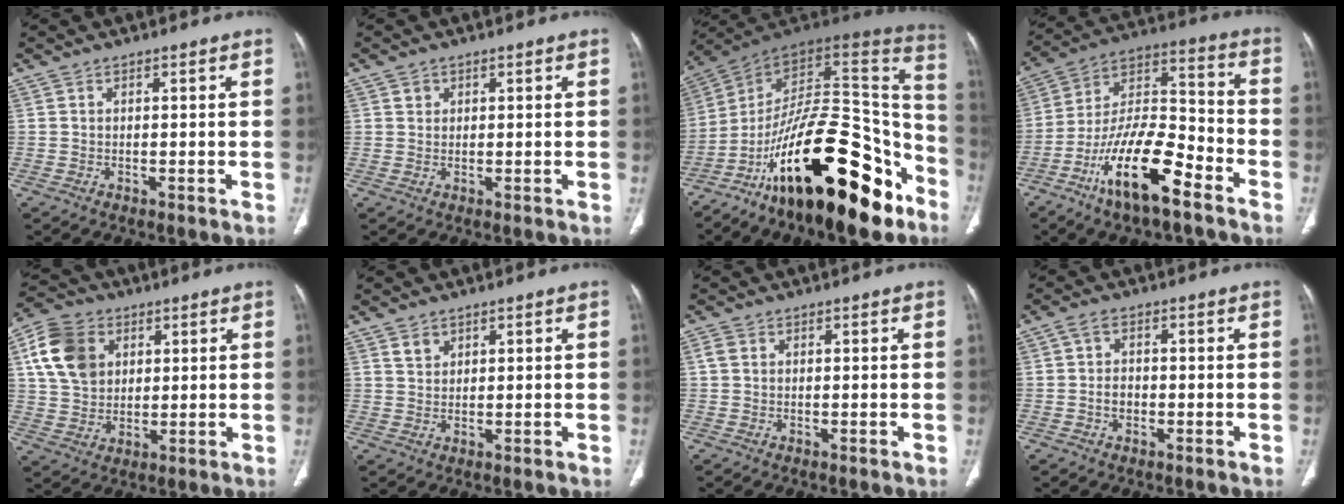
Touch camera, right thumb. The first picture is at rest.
{"total": 1.3, "force": [0.7, 1.1, 0.3], "torque": [0.007, -0.002, 0.010]}
{"total": 30.6, "force": [-17.6, 12.0, 22.0], "torque": [-0.249, 0.105, -0.278]}
{"total": 18.5, "force": [-10.5, 6.1, 13.9], "torque": [-0.250, 0.070, -0.190]}
{"total": 12.0, "force": [4.0, 9.2, 6.4], "torque": [-0.101, -0.001, 0.074]}
{"total": 2.5, "force": [1.7, 1.6, 0.9], "torque": [-0.007, -0.008, 0.035]}
{"total": 1.5, "force": [0.3, 1.1, 0.9], "torque": [-0.019, 0.005, 0.008]}
{"total": 3.2, "force": [-0.7, 2.2, 2.1], "torque": [-0.036, 0.013, -0.017]}